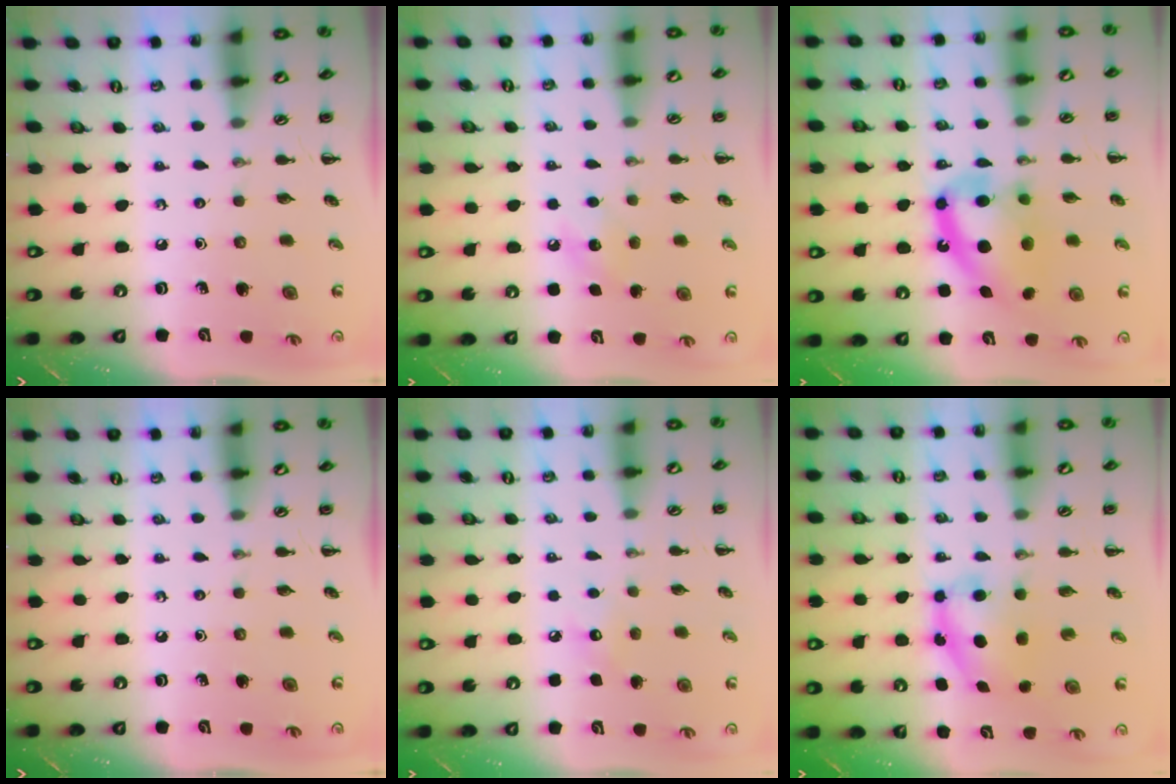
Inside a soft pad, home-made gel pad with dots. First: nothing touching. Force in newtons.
{"total": 8.0, "press": 7.8, "slide": 1.7}
{"total": 15.0, "press": 14.4, "slide": 4.1}
{"total": 0.0}
{"total": 6.2, "press": 6.0, "slide": 1.7}
{"total": 6.1, "press": 6.0, "slide": 0.9}